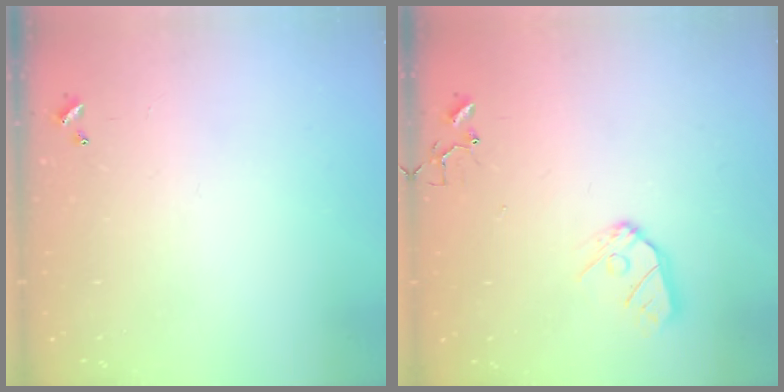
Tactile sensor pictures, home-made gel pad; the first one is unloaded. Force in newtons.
{"total": 9.2, "press": 9.2, "slide": 0.8}